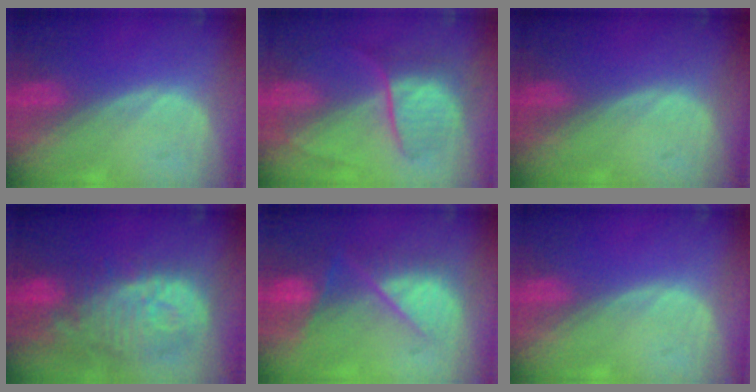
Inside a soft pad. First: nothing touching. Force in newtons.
{"total": 6.7, "press": 6.6, "slide": 1.1}
{"total": 0.0}
{"total": 12.5, "press": 11.1, "slide": 5.8}
{"total": 9.7, "press": 8.3, "slide": 5.1}
{"total": 0.0}